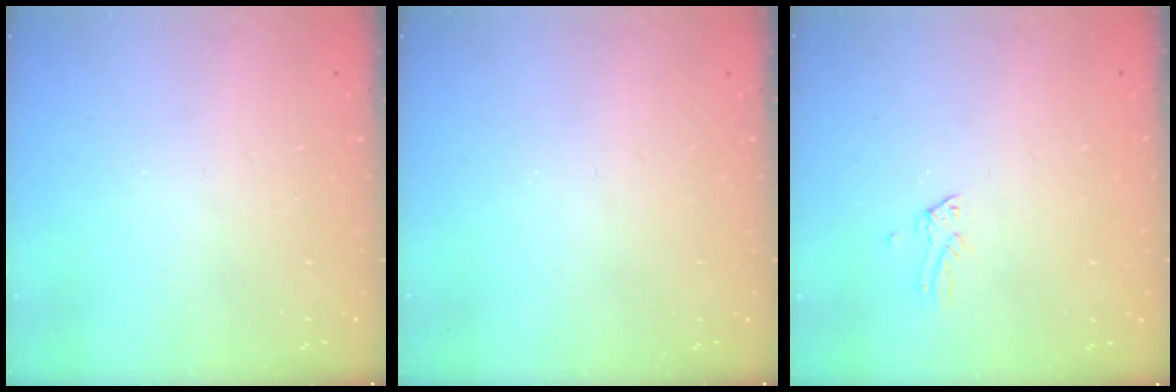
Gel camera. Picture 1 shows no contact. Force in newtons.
{"total": 0.0}
{"total": 0.0}